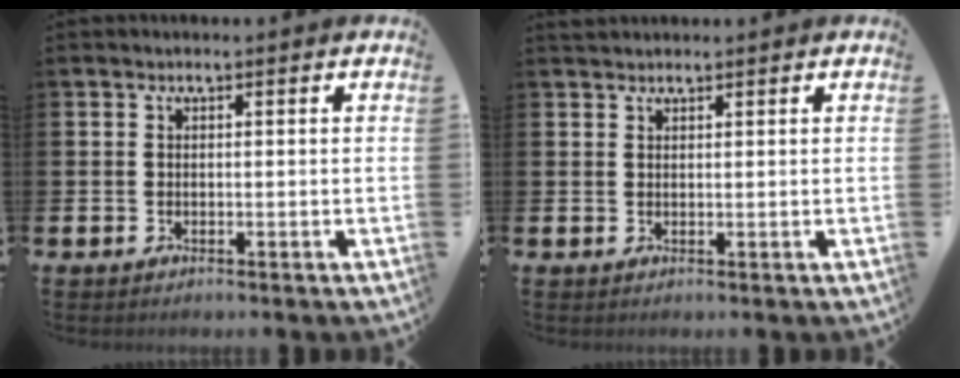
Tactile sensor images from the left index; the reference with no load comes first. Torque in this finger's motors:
{"motor_torque": [-0.20, -0.45, -0.05, -0.03]}